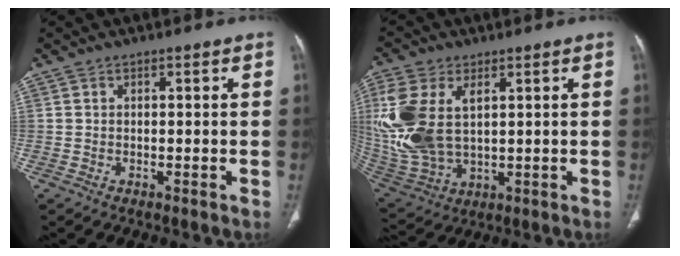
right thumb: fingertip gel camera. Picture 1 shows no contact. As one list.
[{"total": 17.5, "force": [3.8, 10.4, 13.6], "torque": [-0.319, -0.013, 0.086]}]